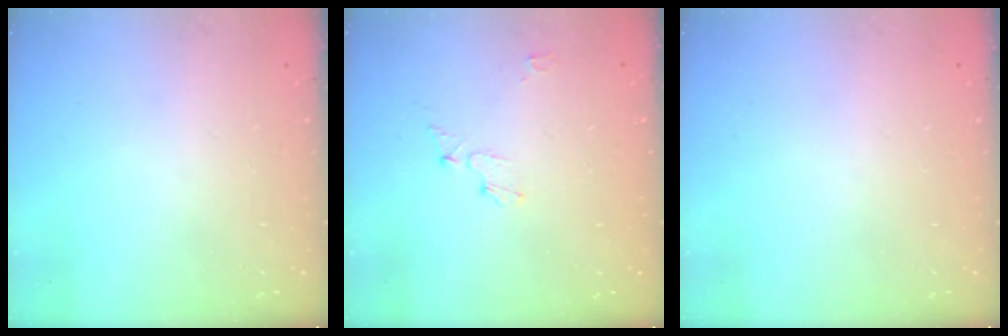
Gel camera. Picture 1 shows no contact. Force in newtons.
{"total": 4.6, "press": 4.5, "slide": 0.5}
{"total": 0.0}